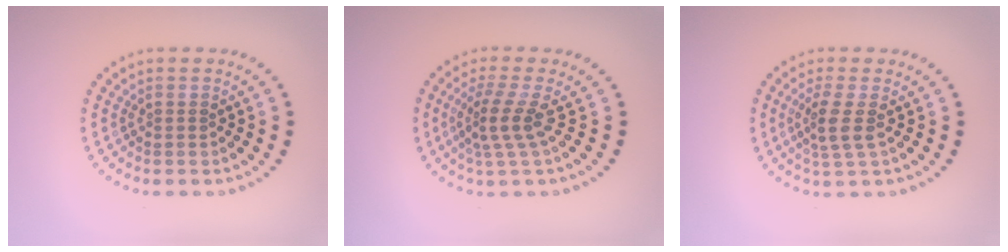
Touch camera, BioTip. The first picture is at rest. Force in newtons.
{"total": 2.9, "press": 1.9, "slide": 2.2}
{"total": 2.5, "press": 1.9, "slide": 1.6}